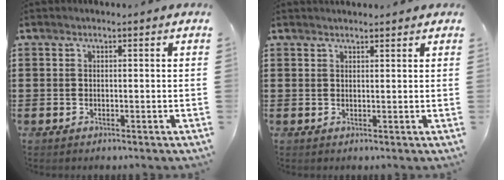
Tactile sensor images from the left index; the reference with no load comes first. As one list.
[{"total": 1.2, "force": [1.2, 0.2, 0.2], "torque": [-0.006, 0.000, 0.023]}]